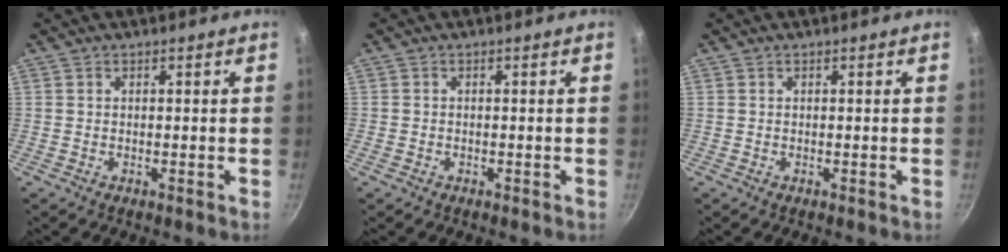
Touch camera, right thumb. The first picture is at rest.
{"total": 0.7, "force": [-0.4, 0.5, 0.2], "torque": [-0.006, 0.003, -0.005]}
{"total": 0.0}